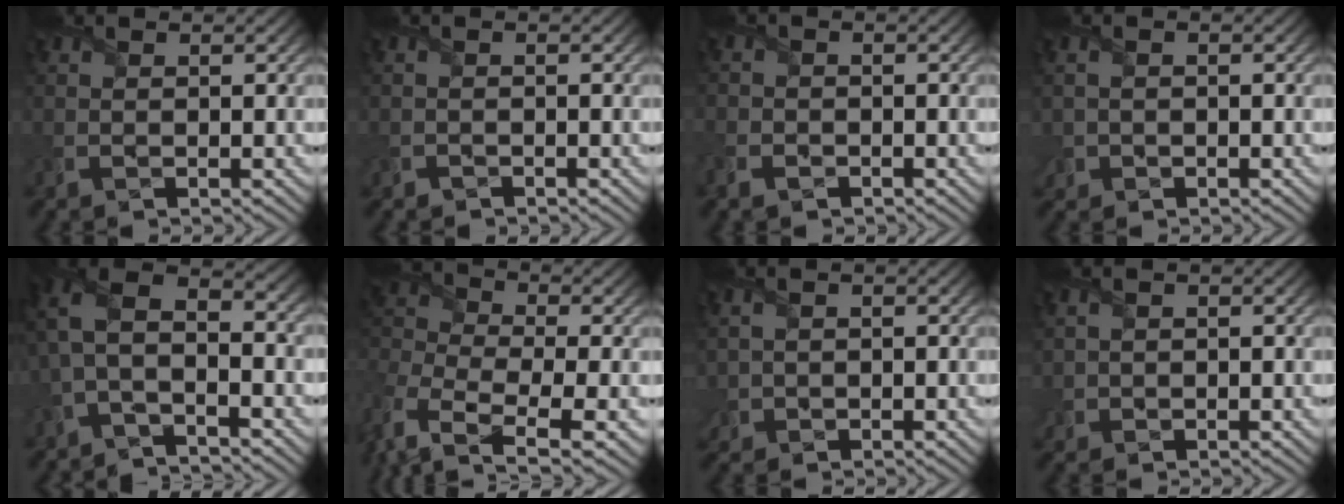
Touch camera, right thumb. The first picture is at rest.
{"total": 1.1, "force": [-0.9, 0.5, 0.0], "torque": [0.005, -0.004, -0.020]}
{"total": 2.7, "force": [-1.7, 2.1, 0.6], "torque": [-0.013, -0.006, -0.041]}
{"total": 1.8, "force": [-0.4, 1.5, 0.8], "torque": [-0.018, 0.000, -0.006]}
{"total": 7.5, "force": [-1.8, 3.8, 6.2], "torque": [-0.135, 0.009, -0.050]}
{"total": 9.5, "force": [-4.4, 4.9, 6.8], "torque": [-0.203, -0.017, -0.087]}
{"total": 1.9, "force": [-0.1, 1.7, 0.9], "torque": [-0.028, -0.002, 0.001]}
{"total": 1.5, "force": [0.2, 1.3, 0.7], "torque": [-0.021, -0.001, 0.004]}